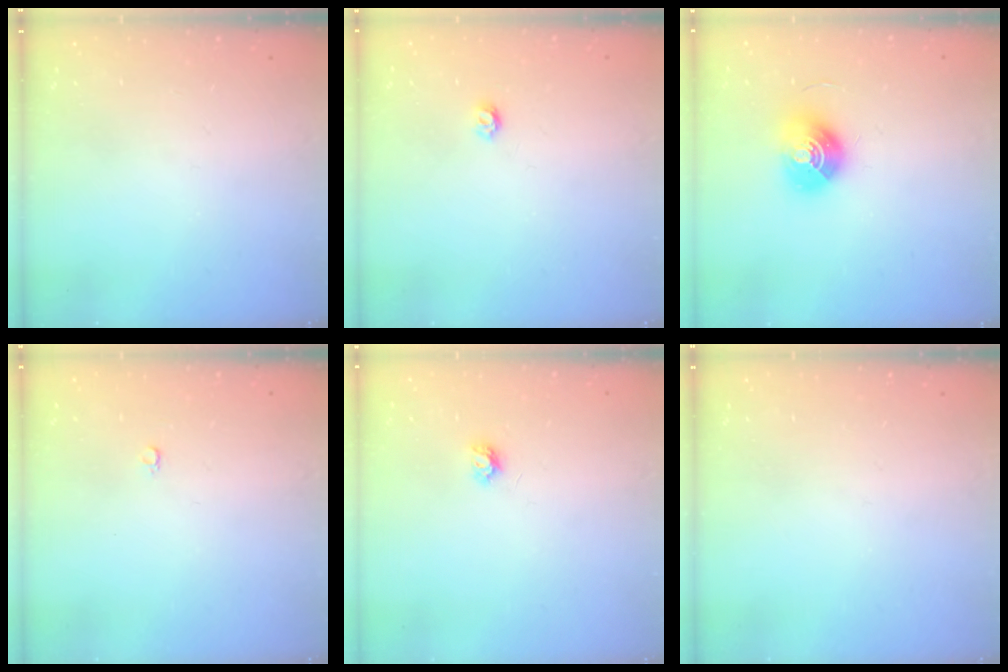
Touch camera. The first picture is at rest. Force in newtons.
{"total": 3.5, "press": 3.5, "slide": 0.3}
{"total": 10.3, "press": 10.3, "slide": 0.5}
{"total": 2.4, "press": 2.4, "slide": 0.2}
{"total": 3.8, "press": 3.8, "slide": 0.4}
{"total": 0.0}